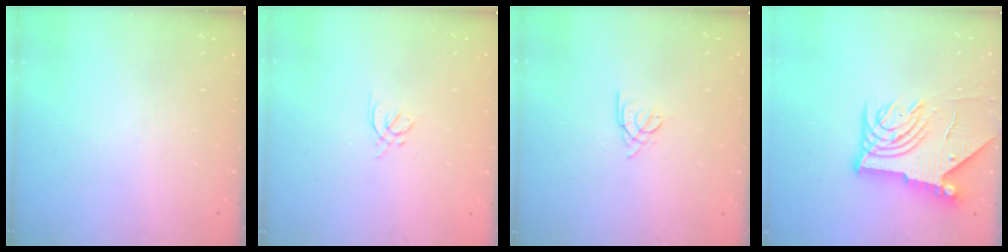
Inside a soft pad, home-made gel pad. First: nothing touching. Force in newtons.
{"total": 2.5, "press": 2.4, "slide": 0.6}
{"total": 1.8, "press": 1.7, "slide": 0.5}
{"total": 12.2, "press": 12.1, "slide": 1.3}